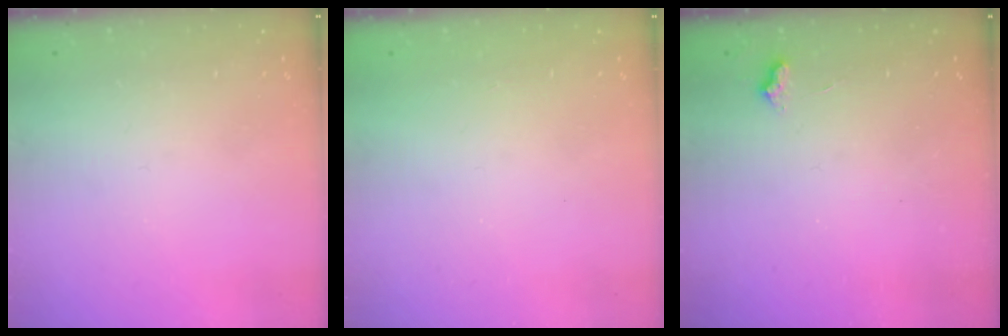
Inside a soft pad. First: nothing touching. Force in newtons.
{"total": 0.9, "press": 0.9, "slide": 0.2}
{"total": 4.5, "press": 4.4, "slide": 0.6}